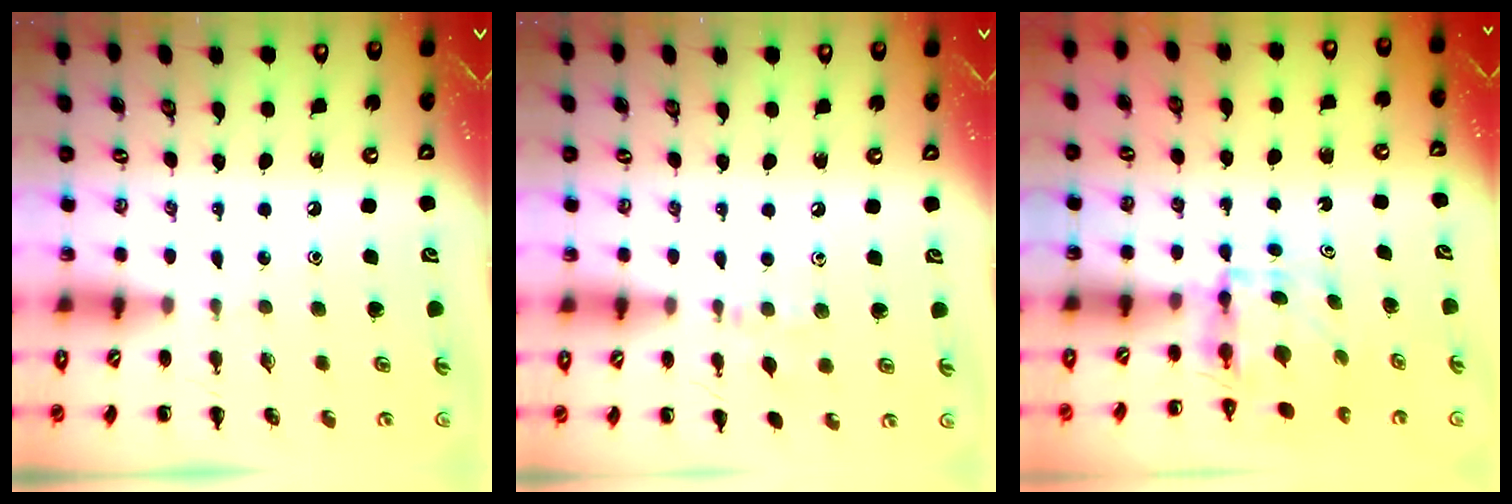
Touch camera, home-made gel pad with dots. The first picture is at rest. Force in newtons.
{"total": 6.4, "press": 6.1, "slide": 1.8}
{"total": 3.9, "press": 3.9, "slide": 0.3}